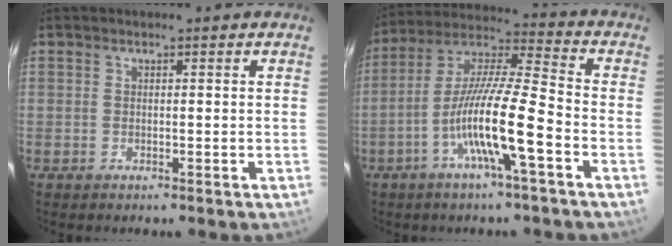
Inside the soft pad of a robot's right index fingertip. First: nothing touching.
{"total": 13.6, "force": [-5.0, 0.4, 12.7], "torque": [-0.243, 0.006, -0.097]}